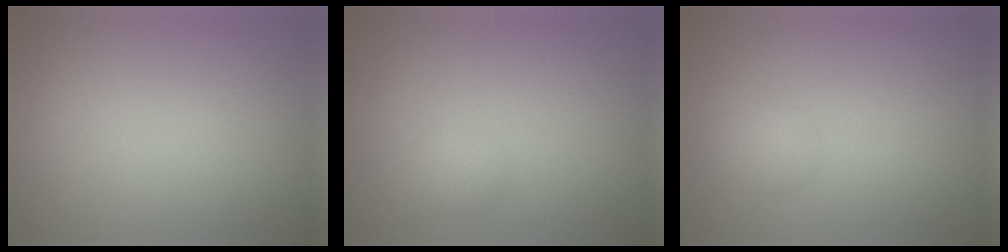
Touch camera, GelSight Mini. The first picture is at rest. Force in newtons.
{"total": 1.1, "press": 1.1, "slide": 0.1}
{"total": 1.5, "press": 1.5, "slide": 0.0}